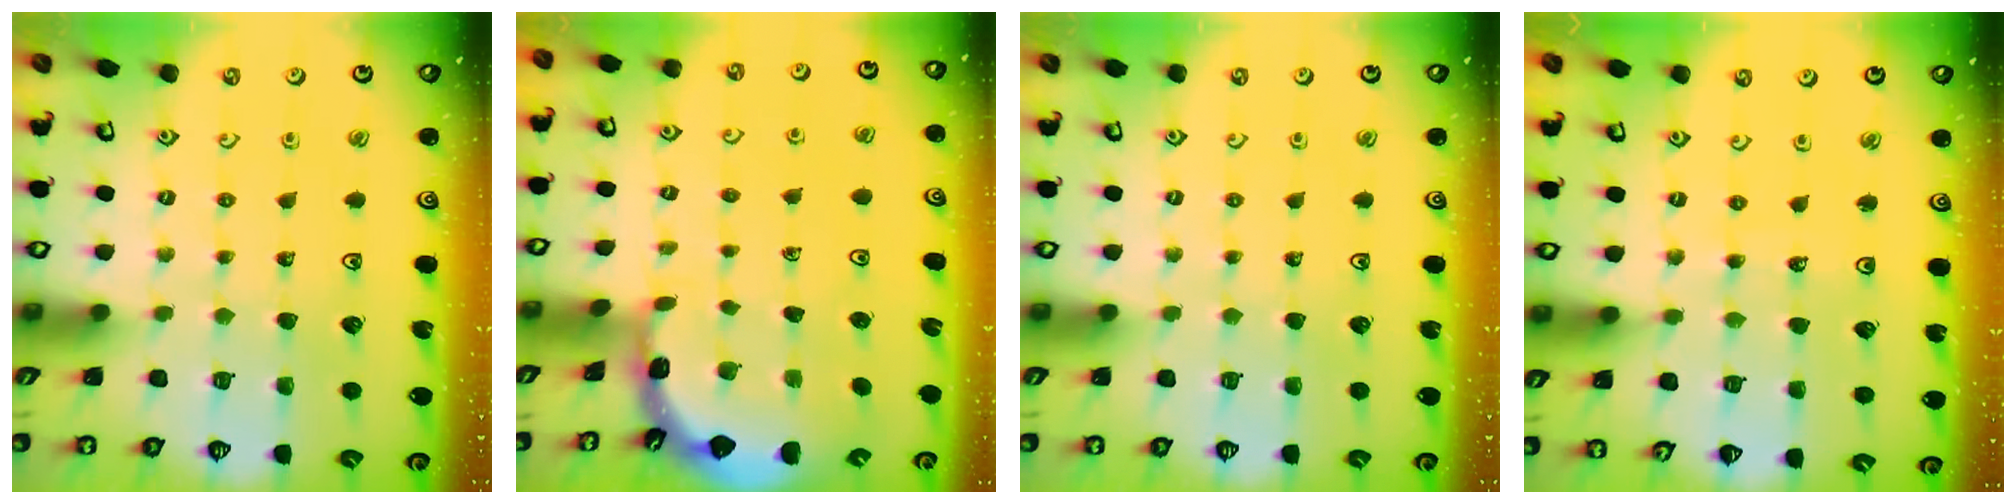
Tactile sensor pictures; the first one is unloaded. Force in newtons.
{"total": 1.7, "press": 1.7, "slide": 0.1}
{"total": 0.0}
{"total": 3.6, "press": 3.6, "slide": 0.3}